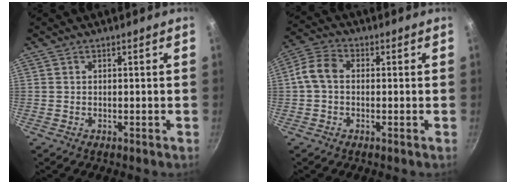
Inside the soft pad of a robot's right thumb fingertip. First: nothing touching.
{"total": 6.0, "force": [-0.1, 4.5, 4.0], "torque": [-0.079, 0.021, -0.018]}